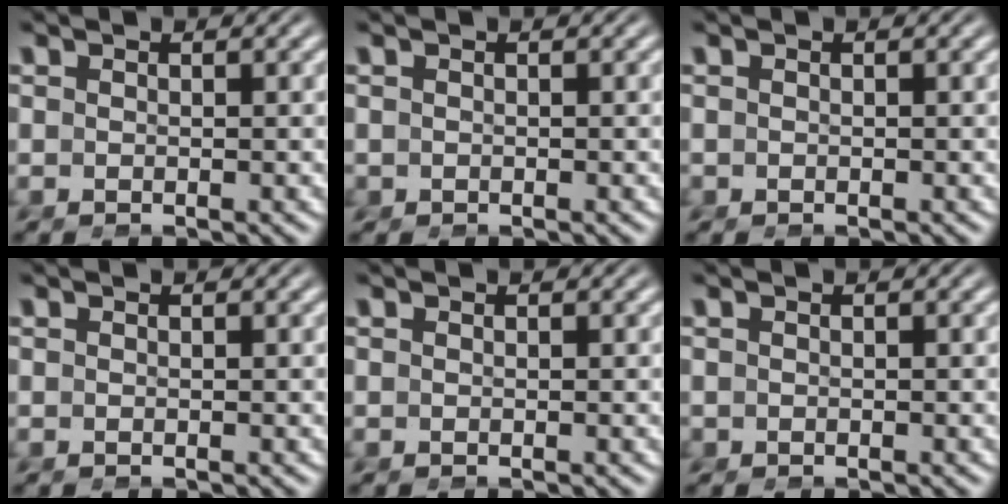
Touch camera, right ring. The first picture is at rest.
{"total": 1.2, "force": [-0.4, 1.1, 0.1], "torque": [-0.009, -0.012, -0.005]}
{"total": 0.8, "force": [-0.4, 0.7, 0.0], "torque": [-0.005, -0.009, -0.006]}
{"total": 0.0}
{"total": 0.0}
{"total": 0.8, "force": [-0.3, 0.8, 0.0], "torque": [-0.004, -0.009, -0.004]}